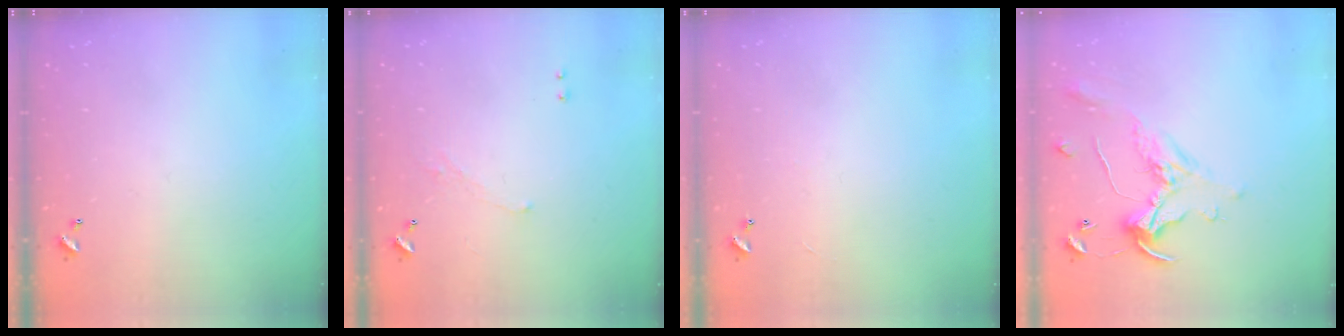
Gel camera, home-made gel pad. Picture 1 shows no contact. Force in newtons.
{"total": 0.8, "press": 0.6, "slide": 0.5}
{"total": 1.2, "press": 1.1, "slide": 0.4}
{"total": 1.1, "press": 0.8, "slide": 0.9}